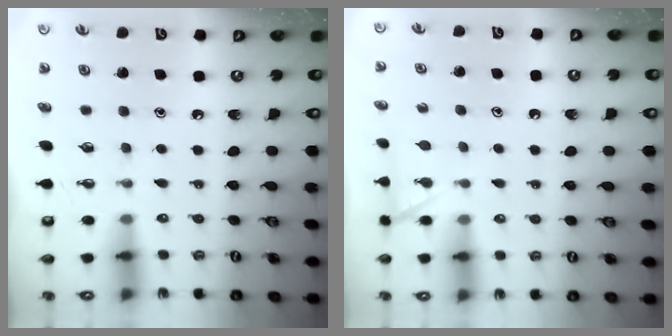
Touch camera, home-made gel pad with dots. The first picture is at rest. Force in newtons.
{"total": 3.7, "press": 3.6, "slide": 0.4}